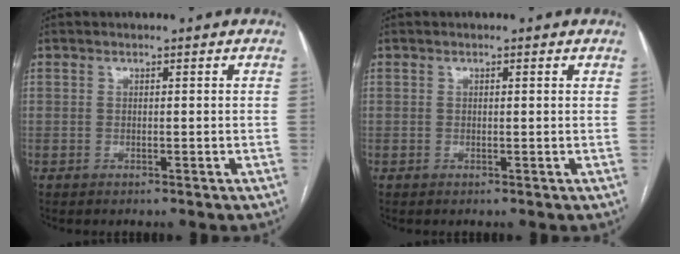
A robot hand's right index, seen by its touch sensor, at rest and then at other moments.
{"total": 0.5, "force": [0.3, 0.0, 0.5], "torque": [-0.009, 0.003, 0.000]}